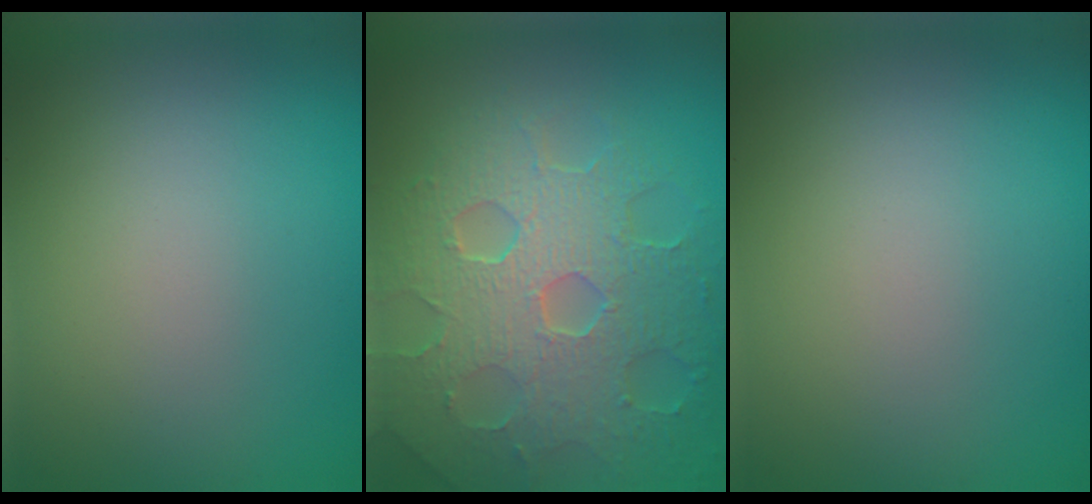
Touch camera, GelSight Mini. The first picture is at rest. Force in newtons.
{"total": 9.2, "press": 6.2, "slide": 6.8}
{"total": 0.0}